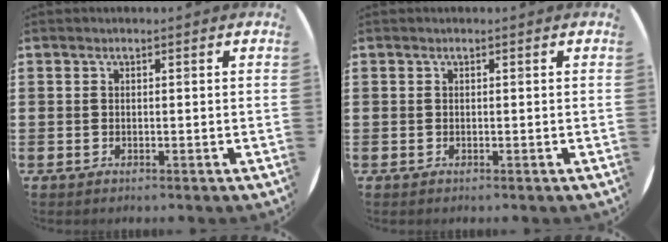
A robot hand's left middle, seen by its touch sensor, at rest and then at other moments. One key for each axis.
{"total": 0.0}